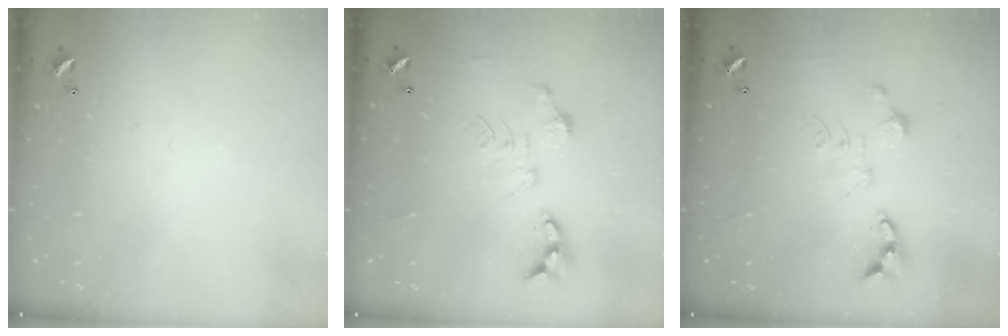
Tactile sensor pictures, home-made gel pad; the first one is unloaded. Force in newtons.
{"total": 0.0}
{"total": 0.0}